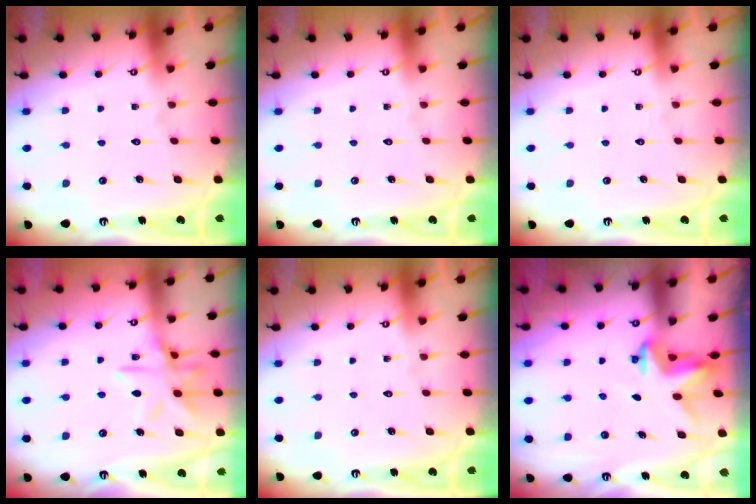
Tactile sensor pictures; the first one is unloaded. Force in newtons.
{"total": 0.0}
{"total": 0.0}
{"total": 12.1, "press": 12.0, "slide": 0.9}
{"total": 0.0}
{"total": 2.9, "press": 2.9, "slide": 0.1}